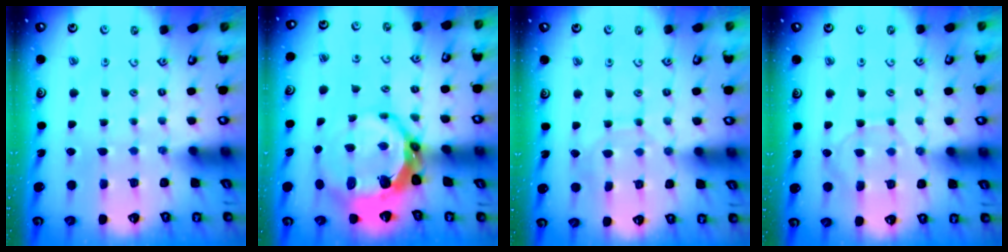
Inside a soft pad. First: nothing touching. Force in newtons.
{"total": 11.1, "press": 10.2, "slide": 4.4}
{"total": 6.8, "press": 6.8, "slide": 0.6}
{"total": 6.2, "press": 6.1, "slide": 0.7}